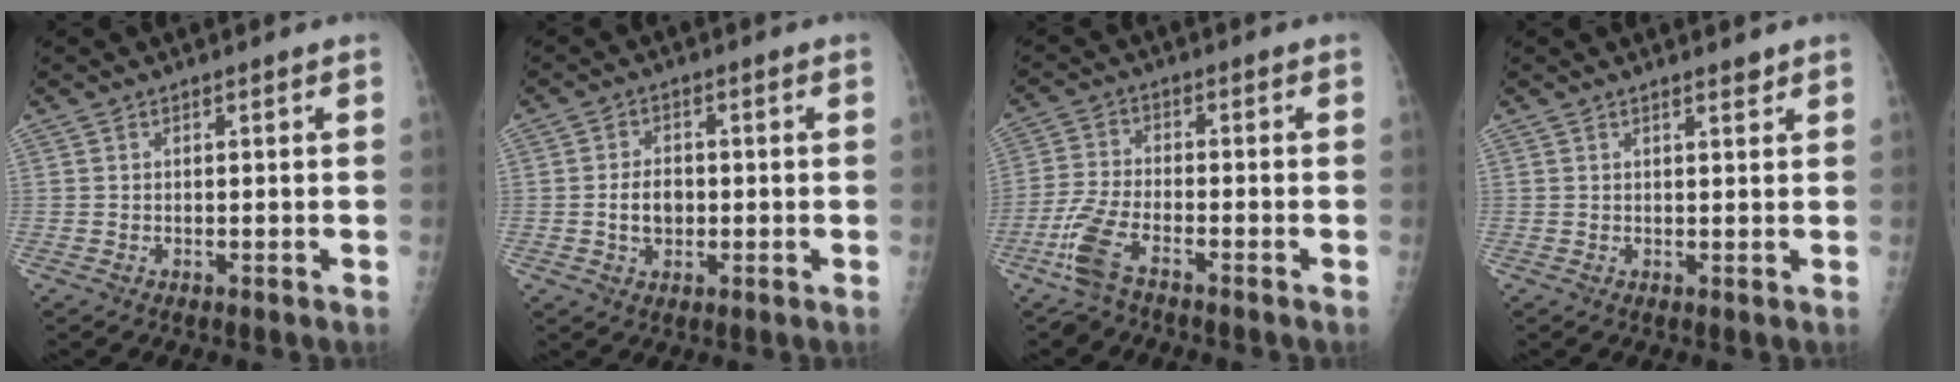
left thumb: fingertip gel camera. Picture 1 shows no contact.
{"total": 4.5, "force": [-0.6, 3.4, 2.9], "torque": [-0.040, 0.006, -0.008]}
{"total": 6.4, "force": [-4.4, 2.1, 4.1], "torque": [-0.109, 0.010, -0.095]}
{"total": 1.4, "force": [1.1, 0.2, 0.7], "torque": [-0.009, -0.008, 0.018]}